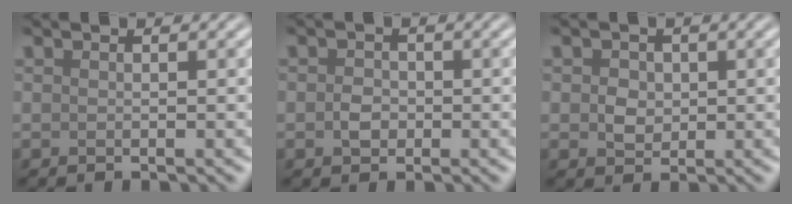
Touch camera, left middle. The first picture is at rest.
{"total": 1.6, "force": [-0.4, 1.3, 0.8], "torque": [-0.016, 0.000, -0.010]}
{"total": 2.0, "force": [0.2, 1.7, 1.0], "torque": [-0.017, -0.003, 0.002]}